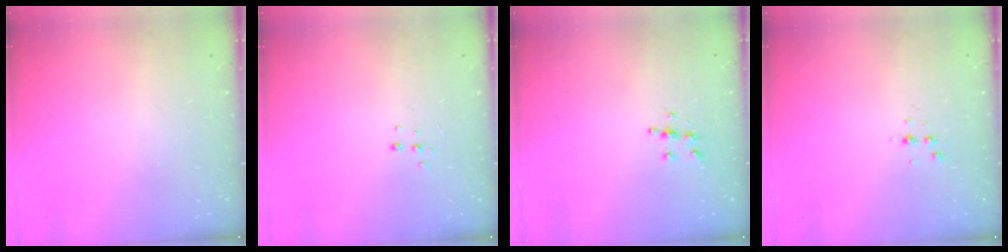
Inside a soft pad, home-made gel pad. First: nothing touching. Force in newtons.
{"total": 4.6, "press": 4.5, "slide": 0.8}
{"total": 5.2, "press": 5.2, "slide": 0.6}
{"total": 3.6, "press": 3.1, "slide": 1.7}